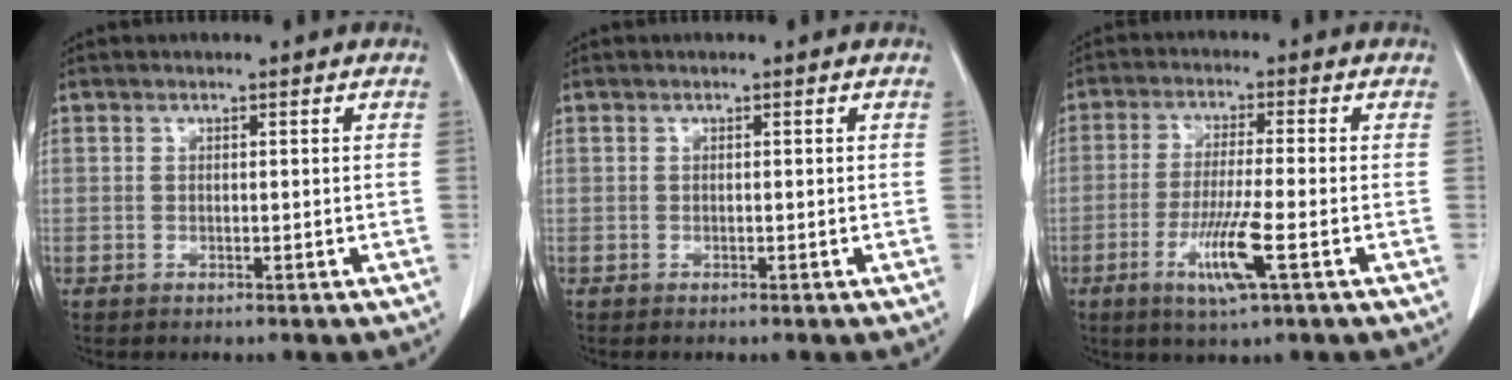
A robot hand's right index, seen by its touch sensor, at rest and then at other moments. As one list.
[{"total": 0.0}, {"total": 8.0, "force": [-3.1, -0.2, 7.3], "torque": [-0.141, -0.020, -0.058]}]